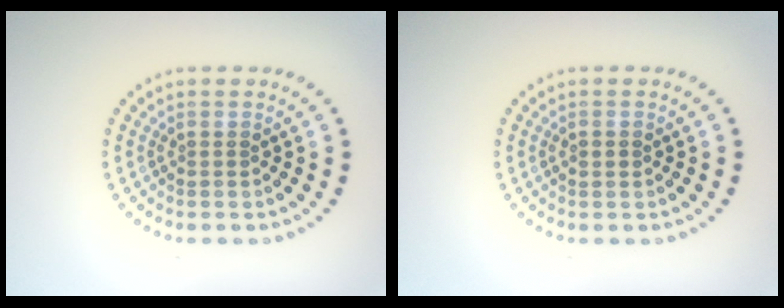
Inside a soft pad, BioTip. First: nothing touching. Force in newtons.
{"total": 1.1, "press": 1.1, "slide": 0.1}